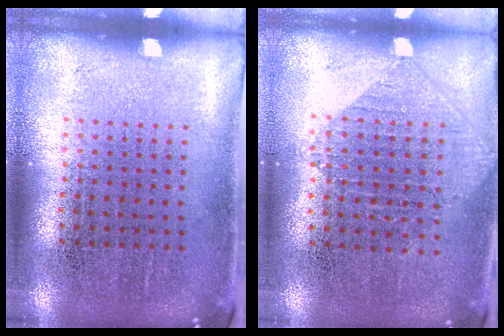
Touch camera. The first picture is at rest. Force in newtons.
{"total": 0.9, "press": 0.9, "slide": 0.2}